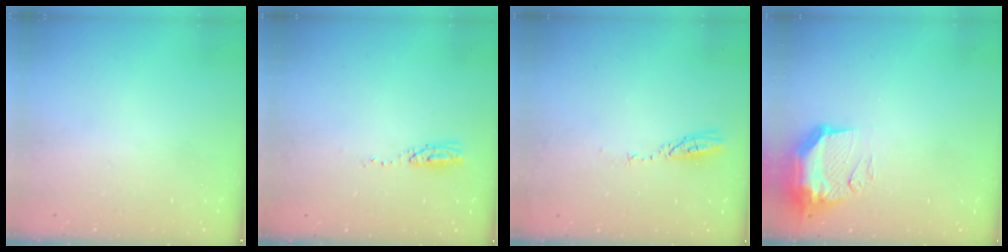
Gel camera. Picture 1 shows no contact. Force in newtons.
{"total": 14.7, "press": 6.3, "slide": 13.3}
{"total": 3.3, "press": 3.3, "slide": 0.2}
{"total": 11.0, "press": 10.9, "slide": 1.1}